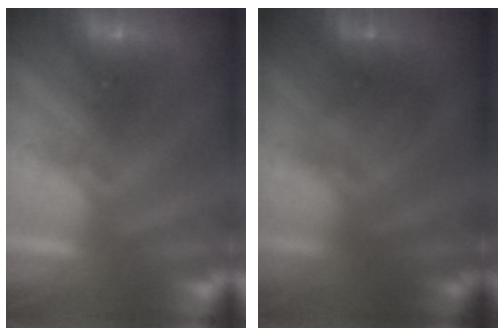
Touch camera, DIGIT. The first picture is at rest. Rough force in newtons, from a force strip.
{"total": 2.2}